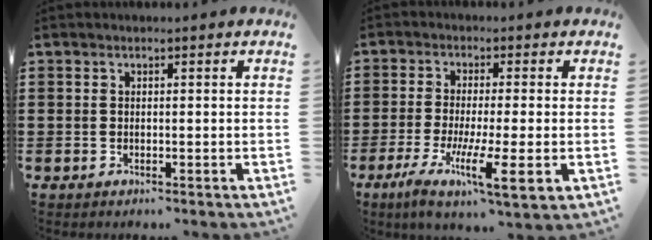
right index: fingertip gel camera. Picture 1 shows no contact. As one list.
[{"total": 7.8, "force": [-2.9, 1.1, 7.1], "torque": [-0.133, -0.012, -0.049]}]